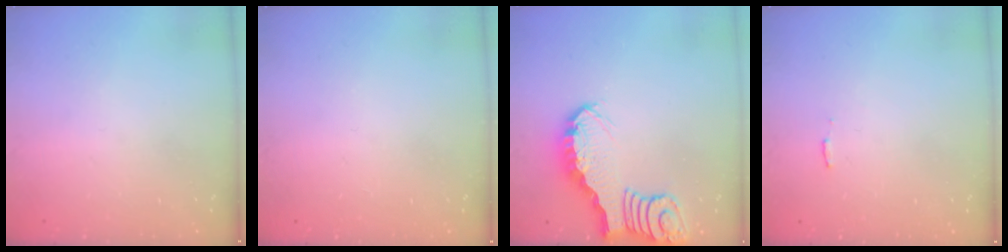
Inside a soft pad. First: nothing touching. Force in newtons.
{"total": 1.5, "press": 1.5, "slide": 0.1}
{"total": 2.8, "press": 2.8, "slide": 0.4}
{"total": 3.0, "press": 3.0, "slide": 0.2}